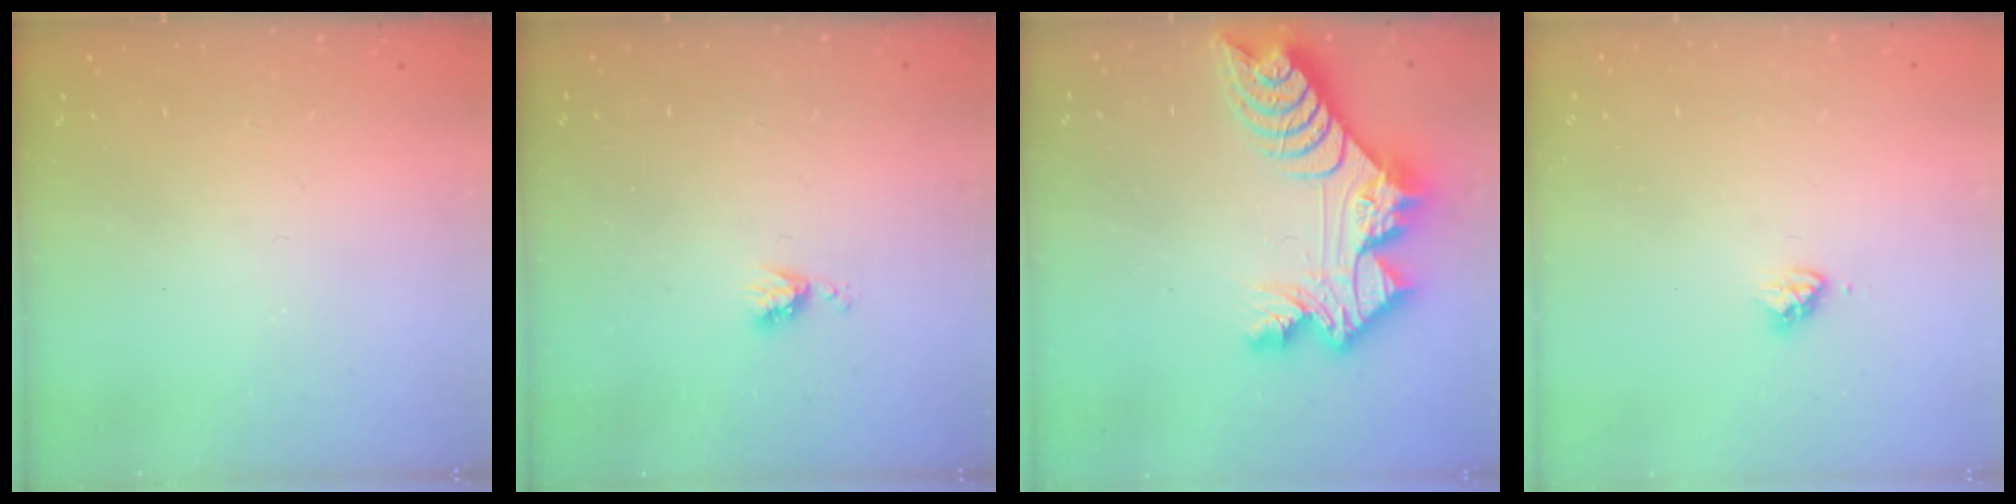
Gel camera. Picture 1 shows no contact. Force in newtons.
{"total": 4.0, "press": 4.0, "slide": 0.5}
{"total": 14.9, "press": 14.8, "slide": 1.5}
{"total": 3.4, "press": 3.3, "slide": 0.2}